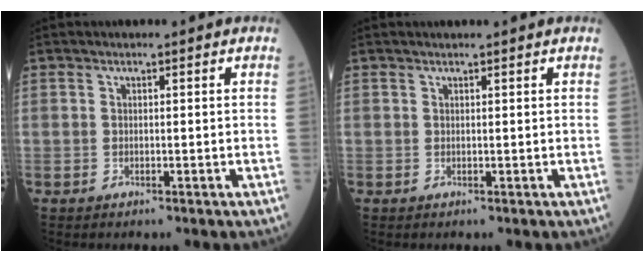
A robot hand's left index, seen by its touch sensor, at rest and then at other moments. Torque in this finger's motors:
{"motor_torque": [-0.04, 0.22, -0.10, 0.01]}